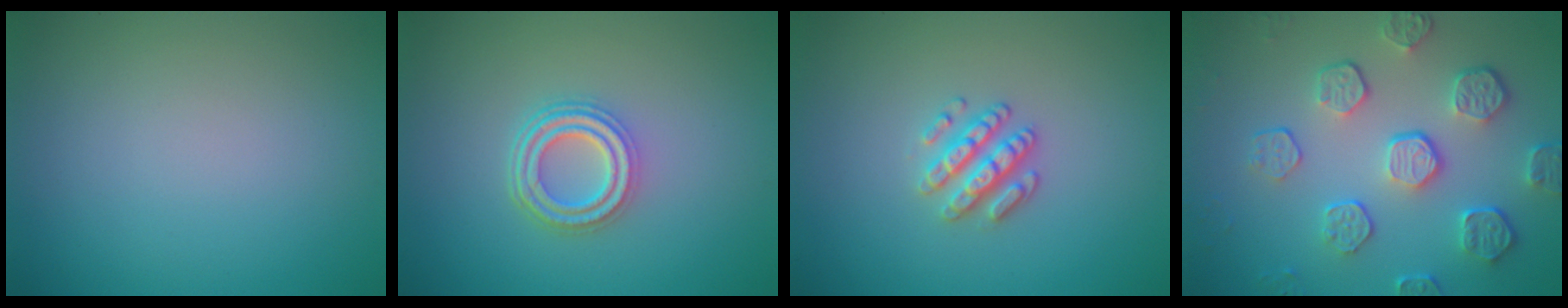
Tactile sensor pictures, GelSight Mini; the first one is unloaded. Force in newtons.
{"total": 3.9, "press": 3.1, "slide": 2.4}
{"total": 2.8, "press": 2.6, "slide": 0.9}
{"total": 5.7, "press": 4.2, "slide": 3.9}